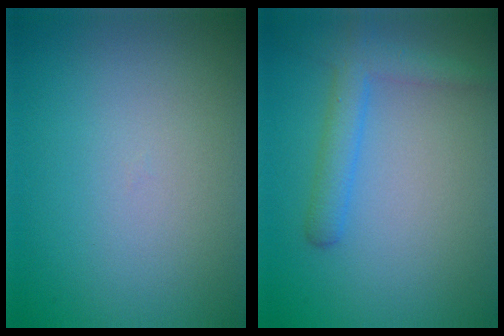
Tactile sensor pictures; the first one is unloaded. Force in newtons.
{"total": 3.0, "press": 3.0, "slide": 0.2}